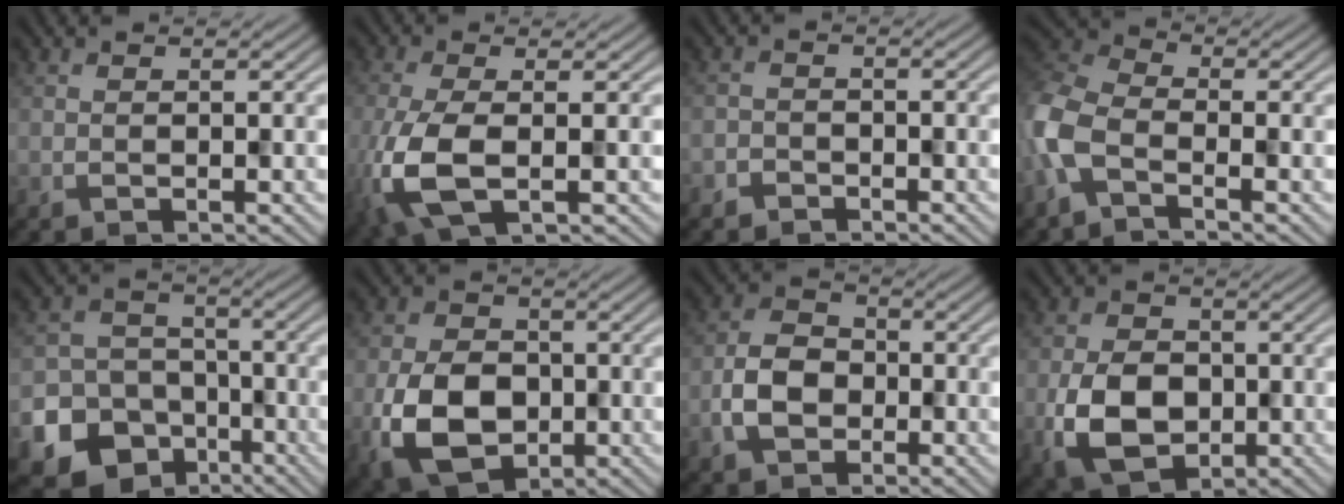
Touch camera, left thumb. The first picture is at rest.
{"total": 7.9, "force": [-1.9, 3.3, 6.9], "torque": [-0.174, -0.021, -0.035]}
{"total": 1.7, "force": [-1.4, 0.9, -0.4], "torque": [0.014, 0.003, -0.028]}
{"total": 6.7, "force": [-3.4, 3.5, 4.6], "torque": [-0.120, -0.002, -0.088]}
{"total": 15.2, "force": [-8.4, 12.2, 3.6], "torque": [-0.102, -0.065, -0.135]}
{"total": 9.2, "force": [-2.5, 6.6, 5.9], "torque": [-0.133, -0.019, -0.051]}
{"total": 5.2, "force": [-1.9, 3.9, 2.9], "torque": [-0.060, 0.003, -0.043]}
{"total": 7.8, "force": [-1.9, 5.7, 5.0], "torque": [-0.104, -0.014, -0.038]}